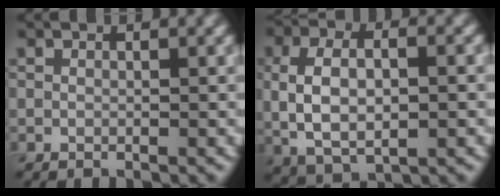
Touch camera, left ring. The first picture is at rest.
{"total": 6.4, "force": [-0.1, 3.4, 5.5], "torque": [-0.110, 0.000, 0.000]}